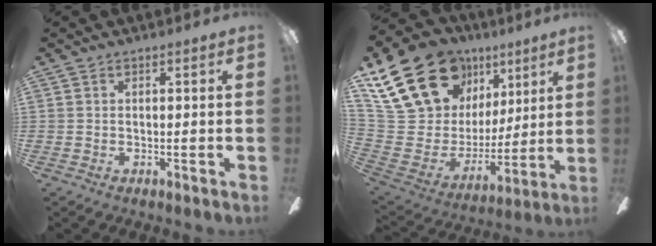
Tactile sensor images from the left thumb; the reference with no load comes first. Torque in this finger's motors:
{"motor_torque": [2.46, 2.47, 1.38, -1.39, 0.12]}